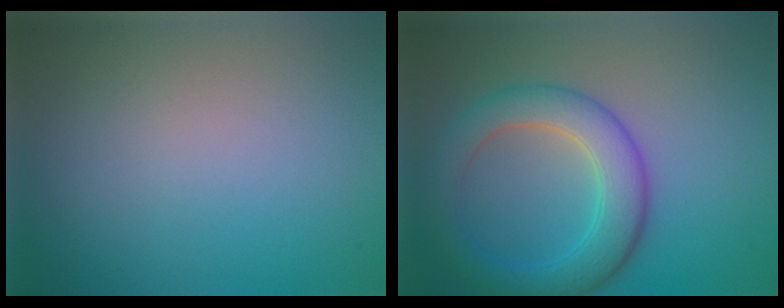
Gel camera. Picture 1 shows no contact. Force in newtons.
{"total": 5.7, "press": 5.7, "slide": 0.1}